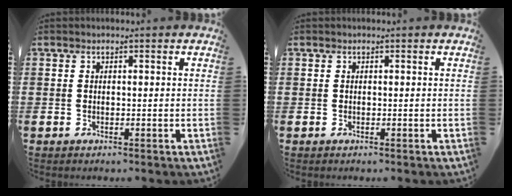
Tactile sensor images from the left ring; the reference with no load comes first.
{"total": 0.0}